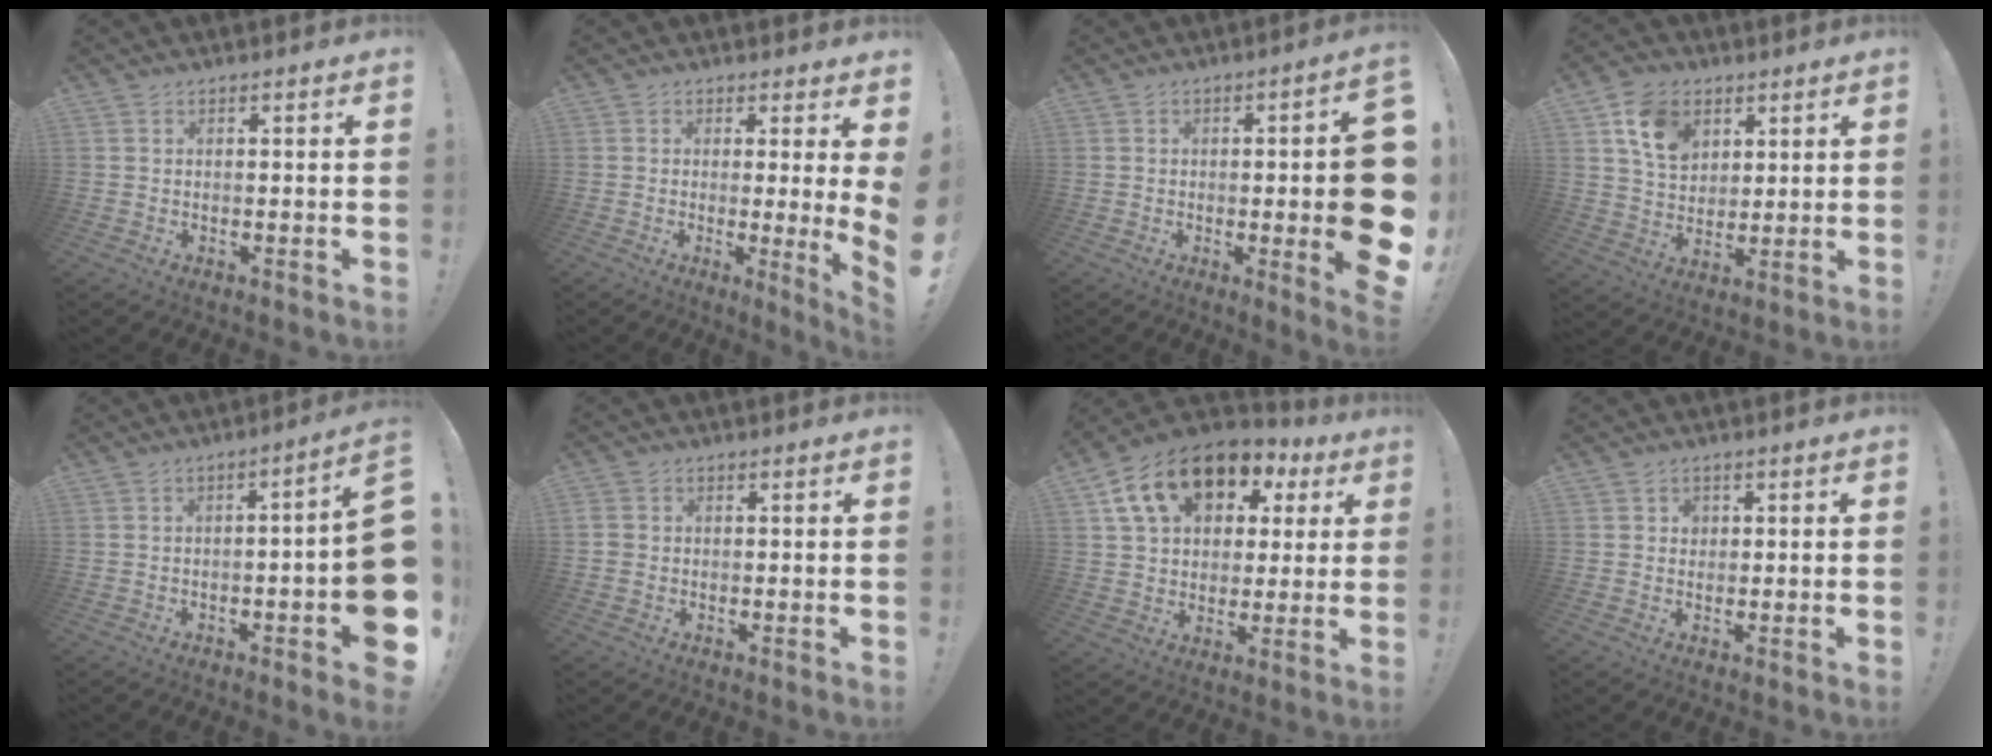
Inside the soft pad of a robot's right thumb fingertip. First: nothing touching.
{"total": 4.8, "force": [1.0, -0.4, 4.7], "torque": [-0.061, -0.031, 0.019]}
{"total": 13.4, "force": [-1.2, 2.1, 13.2], "torque": [-0.169, -0.007, -0.012]}
{"total": 12.0, "force": [6.0, 8.6, 5.7], "torque": [-0.088, -0.020, 0.118]}
{"total": 11.8, "force": [-2.3, 1.5, 11.5], "torque": [-0.139, -0.006, -0.031]}
{"total": 2.4, "force": [-0.3, 2.2, 0.9], "torque": [-0.009, 0.004, -0.005]}
{"total": 18.0, "force": [8.4, 12.0, 10.4], "torque": [-0.161, -0.029, 0.154]}
{"total": 2.0, "force": [0.6, 1.8, 0.6], "torque": [0.003, -0.004, 0.006]}